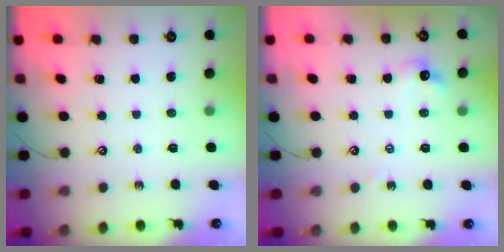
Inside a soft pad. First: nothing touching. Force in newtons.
{"total": 5.8, "press": 5.8, "slide": 0.8}